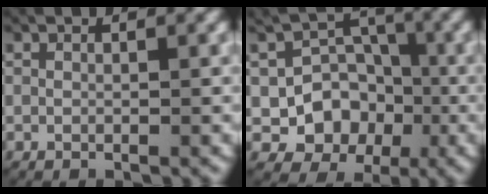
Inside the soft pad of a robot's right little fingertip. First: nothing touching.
{"total": 8.8, "force": [-3.0, 7.8, 2.8], "torque": [-0.057, -0.036, -0.046]}